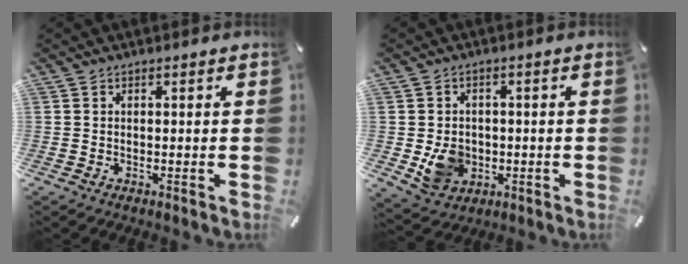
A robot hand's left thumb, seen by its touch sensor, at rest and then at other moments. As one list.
[{"total": 7.7, "force": [-1.0, 6.9, 3.3], "torque": [-0.051, 0.003, -0.016]}]